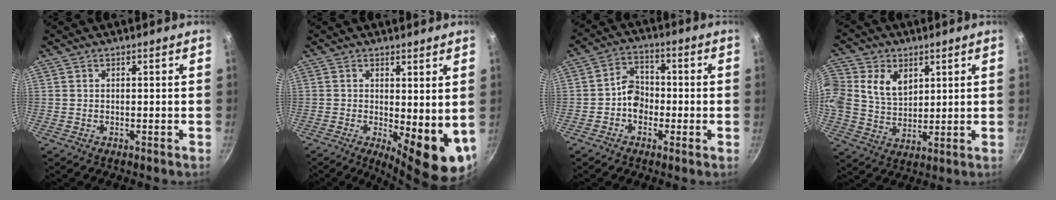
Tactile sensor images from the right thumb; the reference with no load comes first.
{"total": 11.0, "force": [-0.3, 4.3, 10.1], "torque": [-0.113, -0.018, 0.005]}
{"total": 5.7, "force": [-1.4, 4.5, 3.2], "torque": [-0.021, 0.024, -0.034]}
{"total": 11.0, "force": [3.5, 8.5, 6.1], "torque": [-0.112, -0.008, 0.064]}